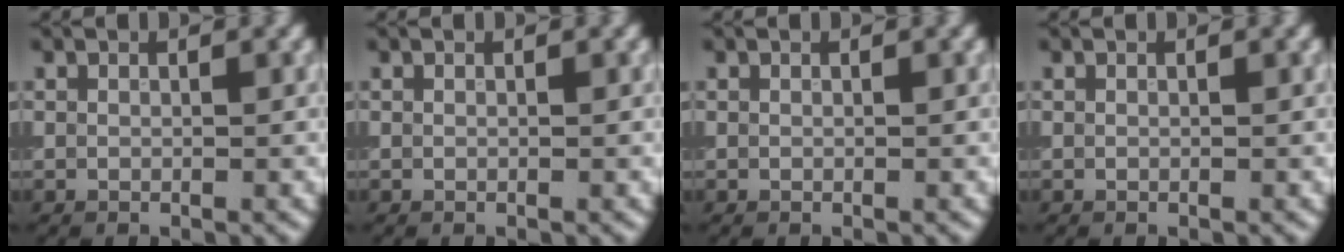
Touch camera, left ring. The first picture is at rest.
{"total": 0.0}
{"total": 0.0}
{"total": 0.0}